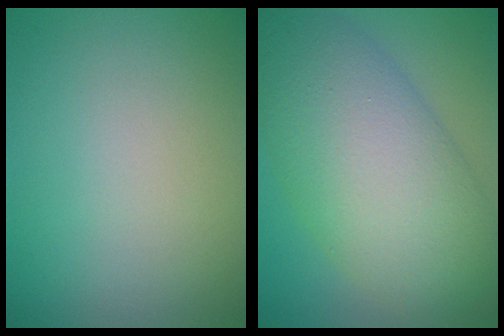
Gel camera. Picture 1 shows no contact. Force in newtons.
{"total": 11.6, "press": 11.6, "slide": 0.3}